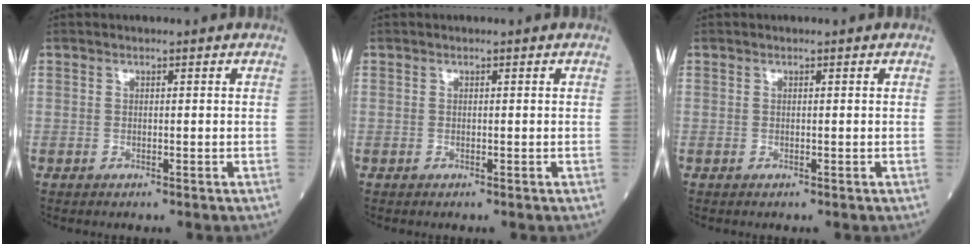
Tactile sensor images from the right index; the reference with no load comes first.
{"total": 0.0}
{"total": 0.0}